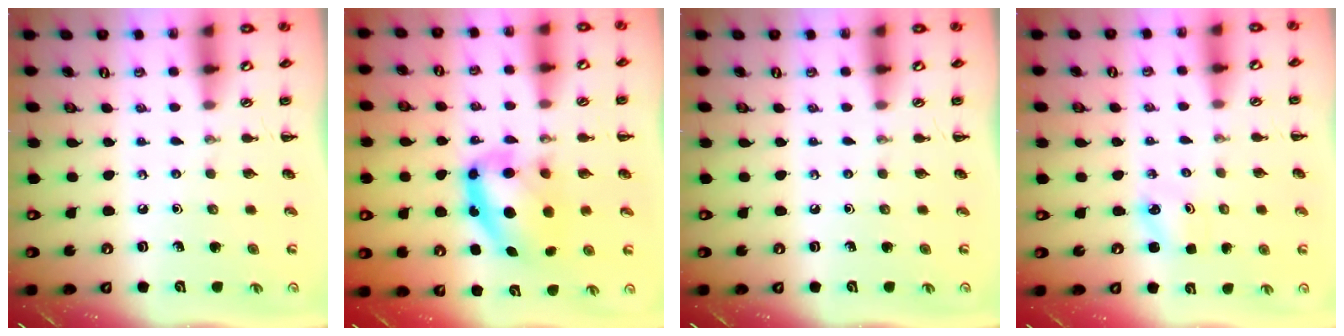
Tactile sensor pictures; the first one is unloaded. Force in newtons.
{"total": 10.8, "press": 10.6, "slide": 2.5}
{"total": 0.0}
{"total": 2.0, "press": 2.0, "slide": 0.6}